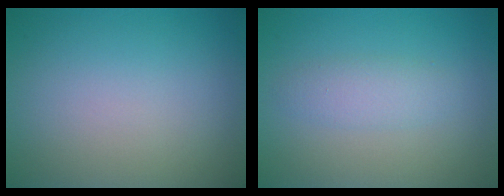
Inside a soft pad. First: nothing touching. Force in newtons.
{"total": 1.9, "press": 1.9, "slide": 0.1}